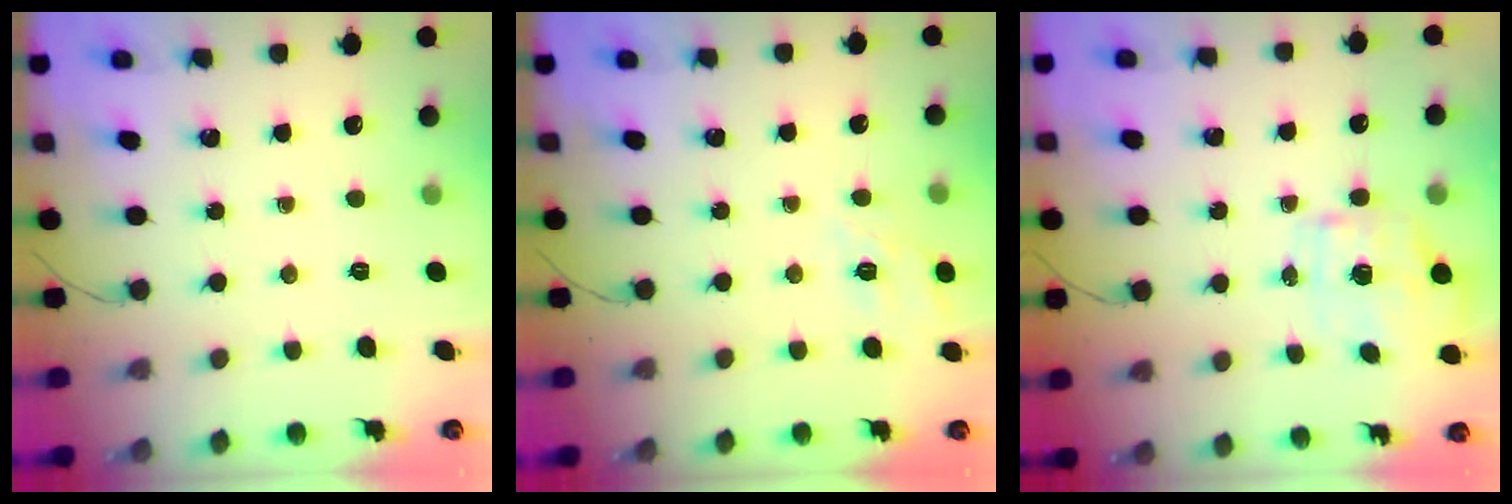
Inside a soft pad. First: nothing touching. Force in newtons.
{"total": 7.8, "press": 7.7, "slide": 1.6}
{"total": 2.4, "press": 2.1, "slide": 1.2}